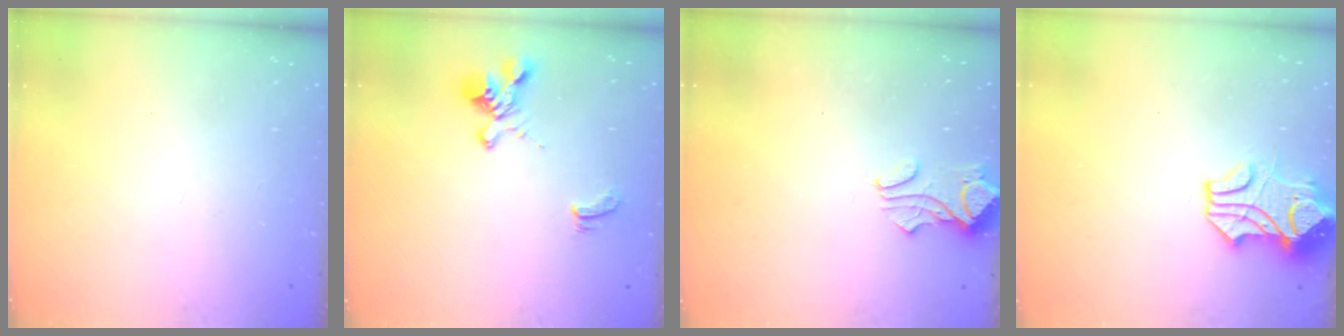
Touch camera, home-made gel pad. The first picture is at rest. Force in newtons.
{"total": 1.5, "press": 1.0, "slide": 1.1}
{"total": 2.2, "press": 2.2, "slide": 0.1}
{"total": 2.2, "press": 1.9, "slide": 1.1}